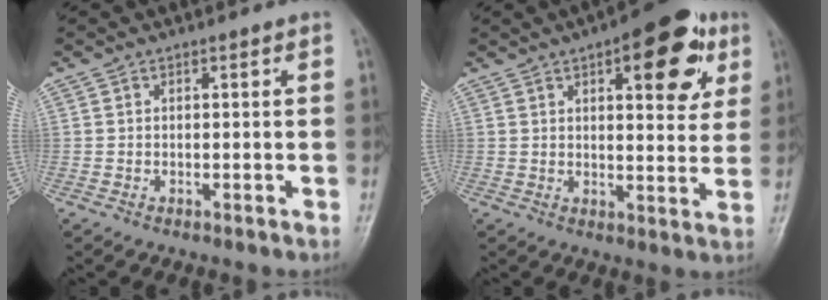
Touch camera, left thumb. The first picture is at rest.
{"total": 14.2, "force": [6.3, 5.9, 11.3], "torque": [-0.103, -0.014, 0.074]}